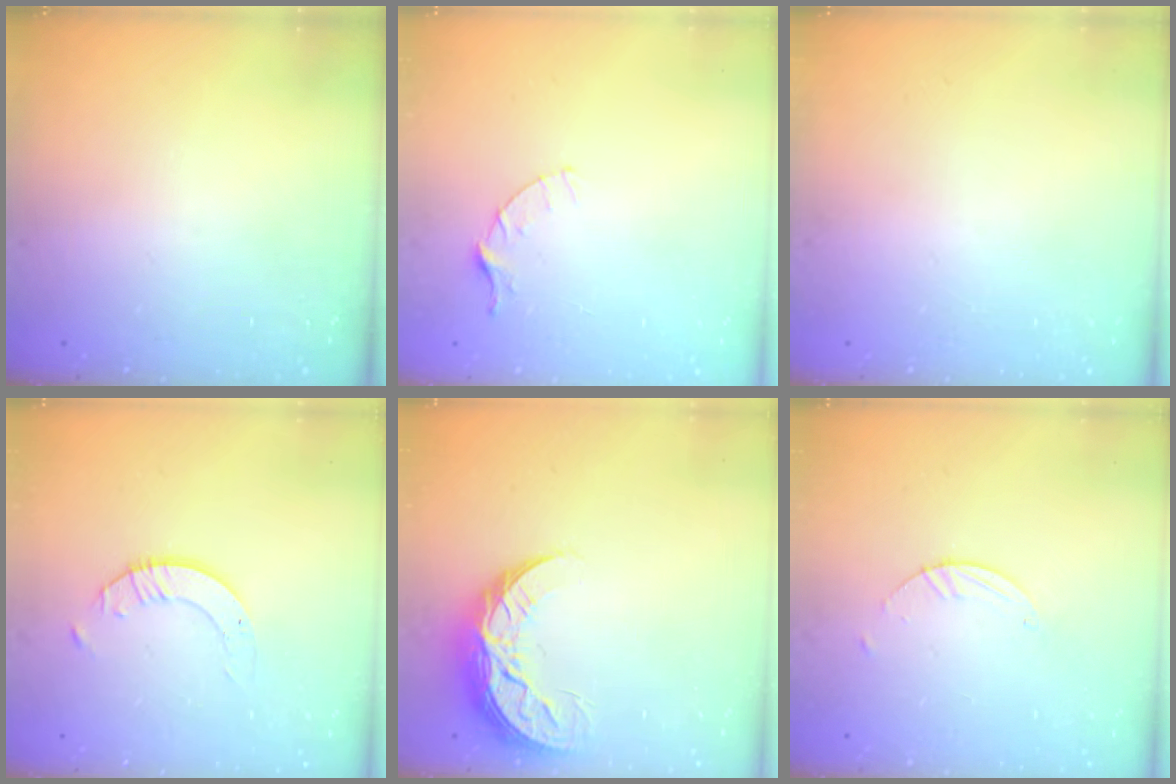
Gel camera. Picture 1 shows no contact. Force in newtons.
{"total": 3.6, "press": 3.6, "slide": 0.4}
{"total": 0.0}
{"total": 2.3, "press": 2.3, "slide": 0.2}
{"total": 9.0, "press": 9.0, "slide": 0.3}
{"total": 1.8, "press": 1.8, "slide": 0.1}